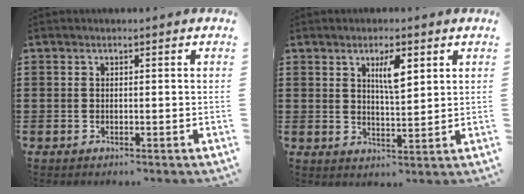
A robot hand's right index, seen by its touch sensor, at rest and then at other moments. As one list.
[{"total": 4.6, "force": [2.2, 1.3, 3.8], "torque": [-0.065, 0.001, 0.032]}]